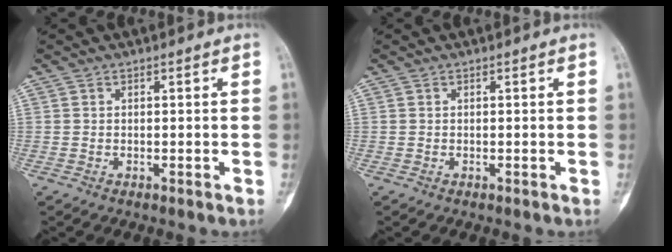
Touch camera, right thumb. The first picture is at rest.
{"total": 0.0}